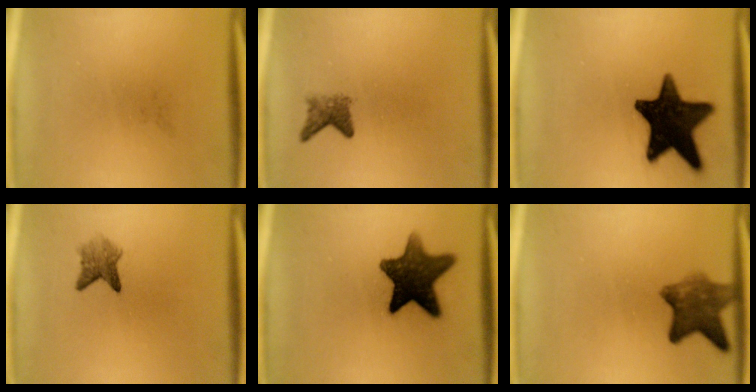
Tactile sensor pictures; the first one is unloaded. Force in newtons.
{"total": 2.3}
{"total": 16.7}
{"total": 2.9}
{"total": 12.6}
{"total": 6.8}